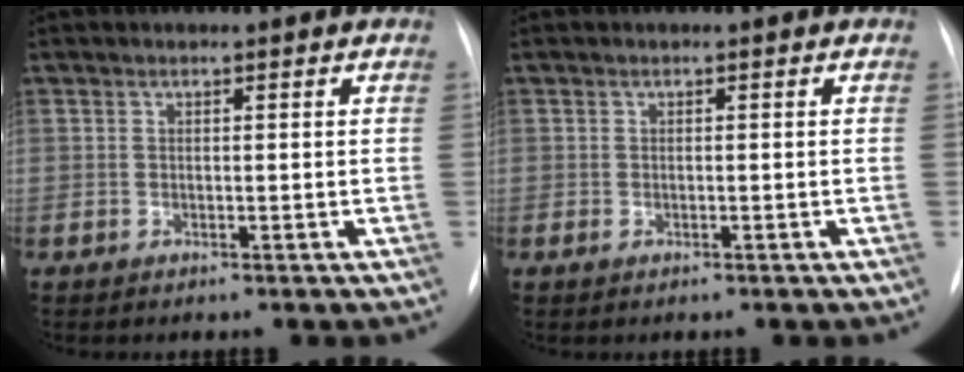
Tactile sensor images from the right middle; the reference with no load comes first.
{"total": 0.6, "force": [-0.3, 0.3, 0.4], "torque": [-0.010, 0.000, -0.003]}